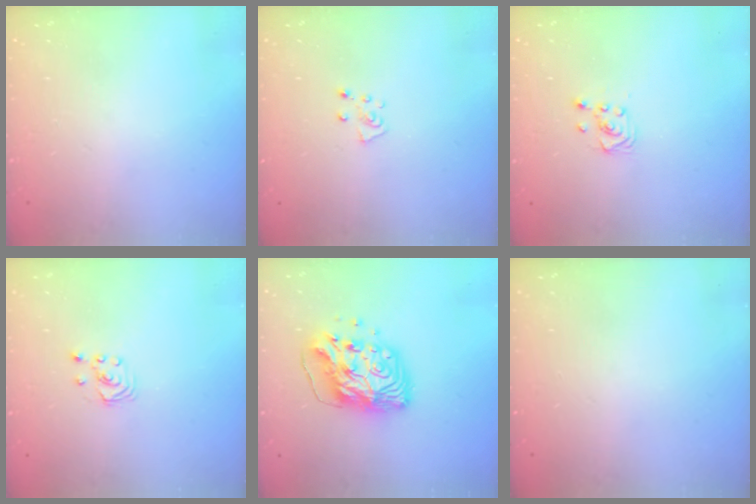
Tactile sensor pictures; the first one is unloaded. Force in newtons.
{"total": 4.7, "press": 4.7, "slide": 0.5}
{"total": 2.6, "press": 2.4, "slide": 1.0}
{"total": 1.8, "press": 1.8, "slide": 0.2}
{"total": 14.5, "press": 14.4, "slide": 1.8}
{"total": 0.0}